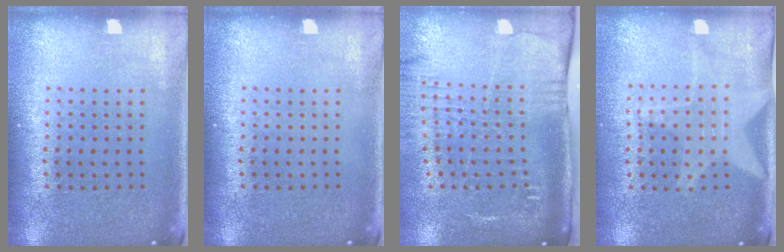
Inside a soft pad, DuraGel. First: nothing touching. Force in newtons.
{"total": 0.0}
{"total": 2.8, "press": 2.1, "slide": 1.7}
{"total": 1.9, "press": 1.6, "slide": 1.1}